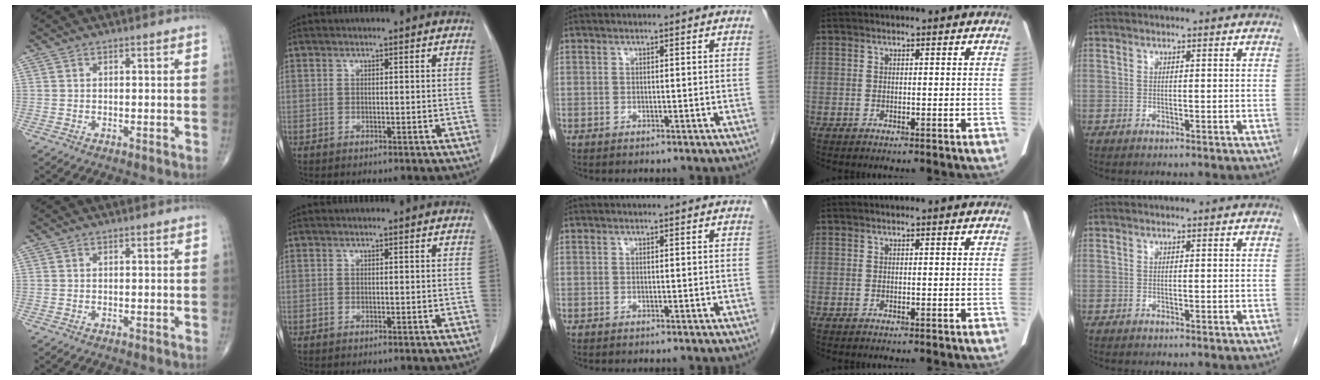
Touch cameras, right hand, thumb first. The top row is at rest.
{}